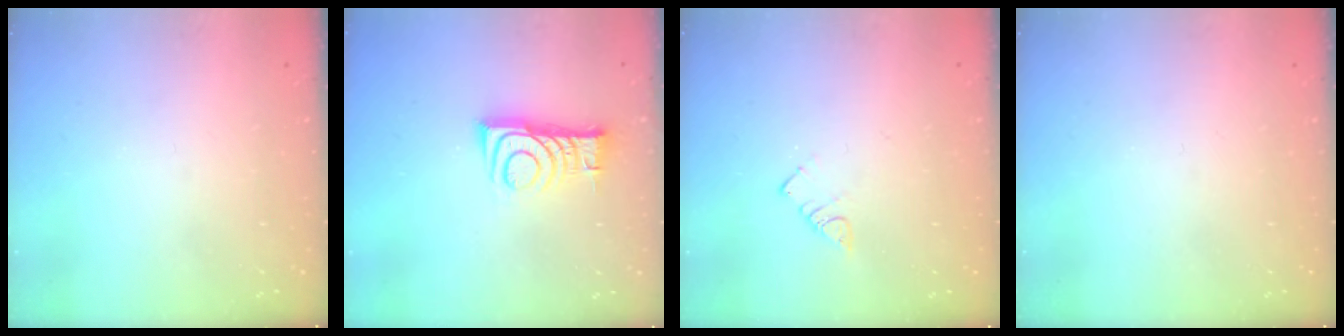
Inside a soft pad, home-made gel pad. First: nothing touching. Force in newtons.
{"total": 10.1, "press": 10.1, "slide": 0.3}
{"total": 3.1, "press": 3.1, "slide": 0.3}
{"total": 0.0}